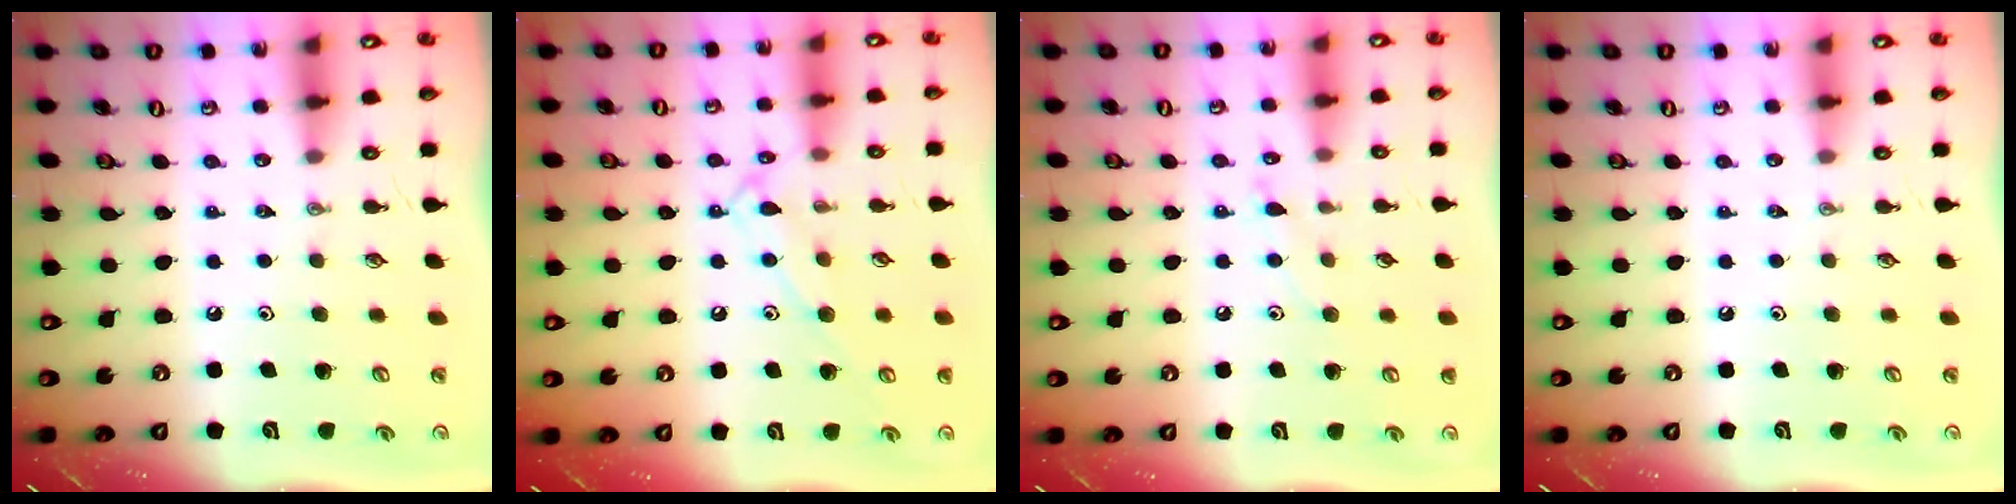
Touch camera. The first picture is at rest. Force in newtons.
{"total": 10.6, "press": 10.6, "slide": 0.7}
{"total": 6.3, "press": 6.3, "slide": 0.6}
{"total": 0.0}